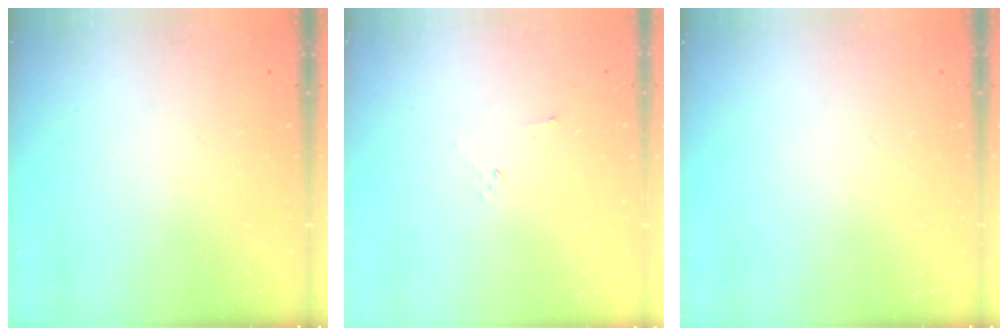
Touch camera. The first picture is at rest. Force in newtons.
{"total": 2.2, "press": 2.1, "slide": 0.7}
{"total": 0.0}